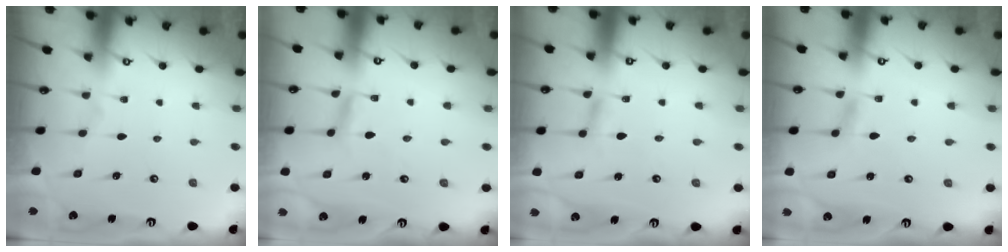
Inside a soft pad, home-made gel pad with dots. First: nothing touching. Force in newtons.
{"total": 2.8, "press": 2.8, "slide": 0.2}
{"total": 2.9, "press": 2.9, "slide": 0.1}
{"total": 3.0, "press": 3.0, "slide": 0.4}